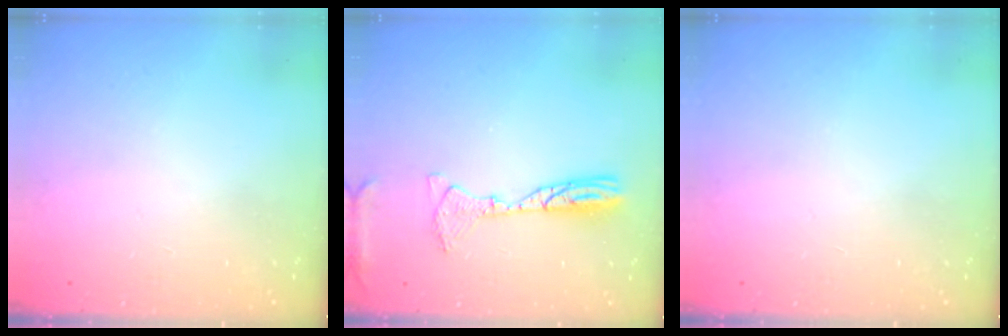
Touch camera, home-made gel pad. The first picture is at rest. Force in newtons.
{"total": 10.6, "press": 10.4, "slide": 2.2}
{"total": 0.0}